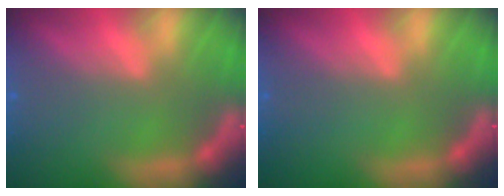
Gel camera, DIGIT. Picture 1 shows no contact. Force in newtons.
{"total": 0.0}